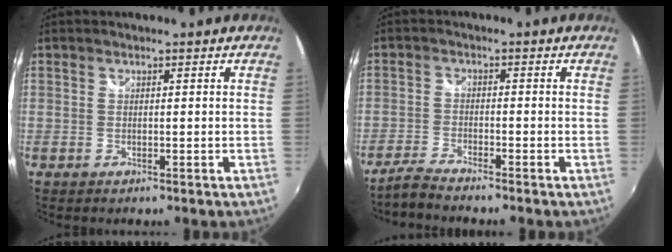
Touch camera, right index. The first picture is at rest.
{"total": 4.1, "force": [-3.9, 0.1, 1.4], "torque": [-0.046, -0.009, -0.080]}